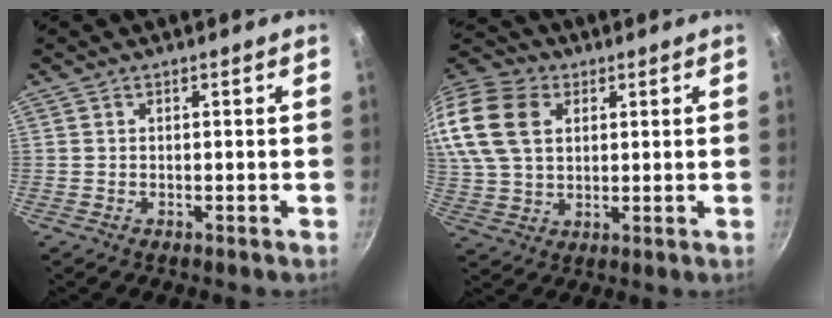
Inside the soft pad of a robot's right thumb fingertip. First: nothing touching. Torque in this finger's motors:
{"motor_torque": [0.58, 4.11, 2.69, 0.08, 1.05]}